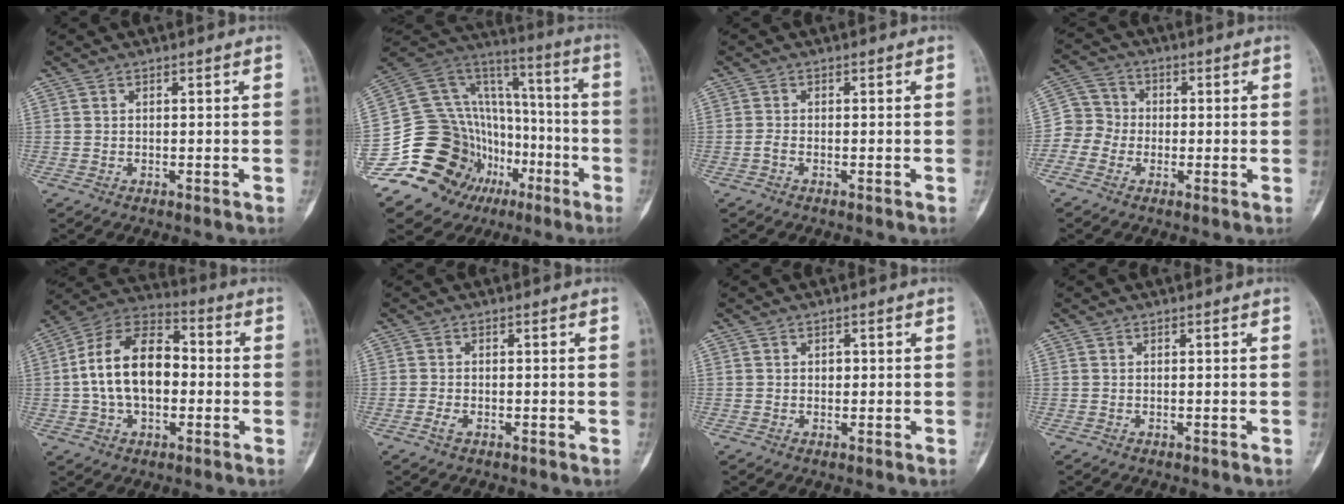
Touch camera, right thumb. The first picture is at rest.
{"total": 27.0, "force": [-9.2, 22.0, 12.8], "torque": [-0.168, 0.155, -0.135]}
{"total": 0.9, "force": [-0.5, 0.1, 0.7], "torque": [-0.020, -0.001, -0.014]}
{"total": 6.0, "force": [-1.6, 5.7, 1.3], "torque": [0.003, 0.015, -0.044]}
{"total": 16.5, "force": [-0.3, 10.3, 12.9], "torque": [-0.209, 0.037, -0.015]}
{"total": 1.5, "force": [-0.7, 0.8, 1.1], "torque": [-0.023, 0.000, -0.017]}
{"total": 1.1, "force": [0.1, 0.9, 0.7], "torque": [-0.003, 0.003, 0.001]}
{"total": 0.0}